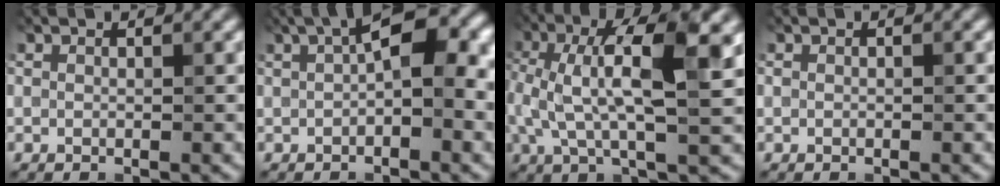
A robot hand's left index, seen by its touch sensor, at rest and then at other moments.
{"total": 7.1, "force": [1.3, 2.4, 6.6], "torque": [-0.098, 0.023, 0.013]}
{"total": 8.1, "force": [1.1, 2.2, 7.7], "torque": [-0.148, 0.012, 0.015]}
{"total": 0.0}